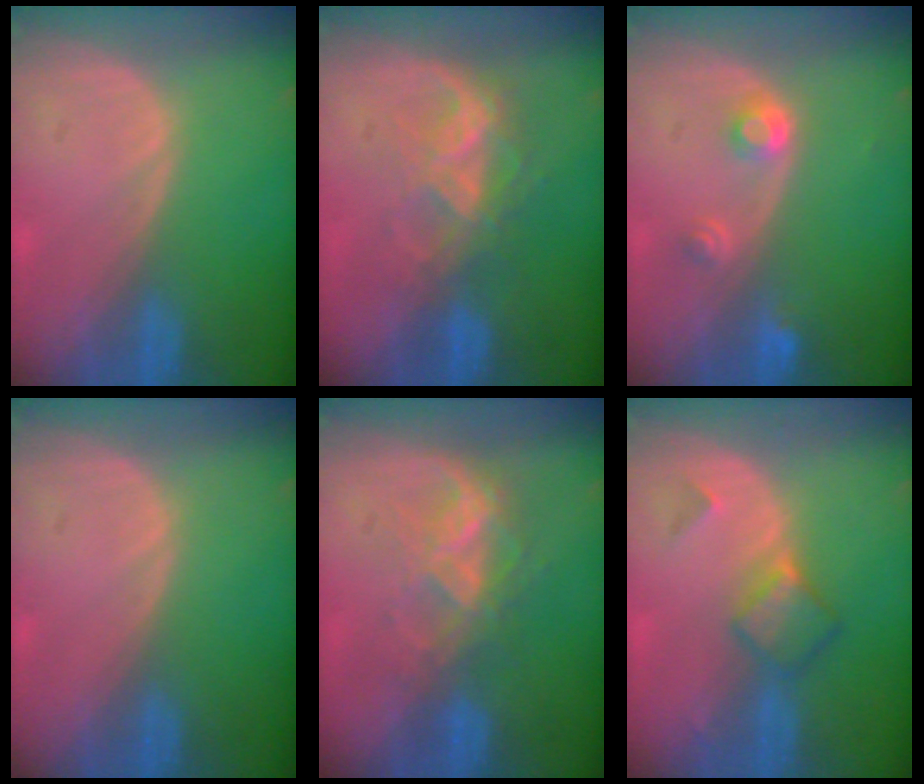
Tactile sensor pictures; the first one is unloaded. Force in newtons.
{"total": 6.8, "press": 6.0, "slide": 3.3}
{"total": 3.0, "press": 2.8, "slide": 1.0}
{"total": 0.0}
{"total": 6.9, "press": 6.0, "slide": 3.5}
{"total": 5.0, "press": 4.4, "slide": 2.4}